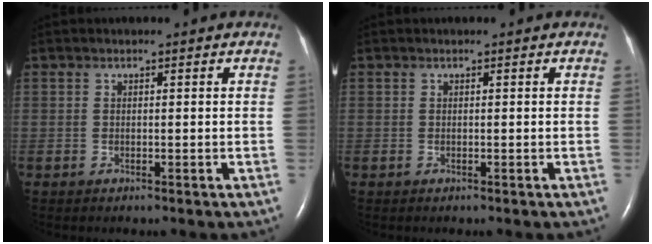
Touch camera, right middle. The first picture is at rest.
{"total": 0.0}